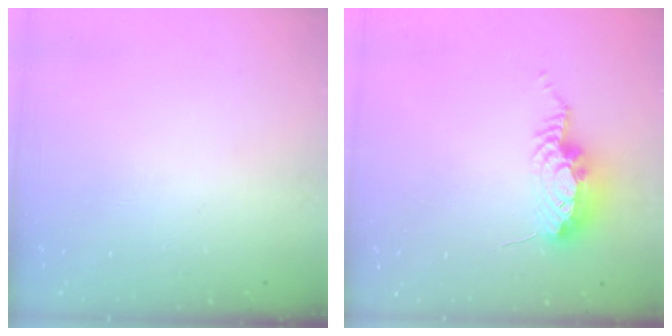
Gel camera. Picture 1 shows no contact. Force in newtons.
{"total": 13.5, "press": 10.7, "slide": 8.2}